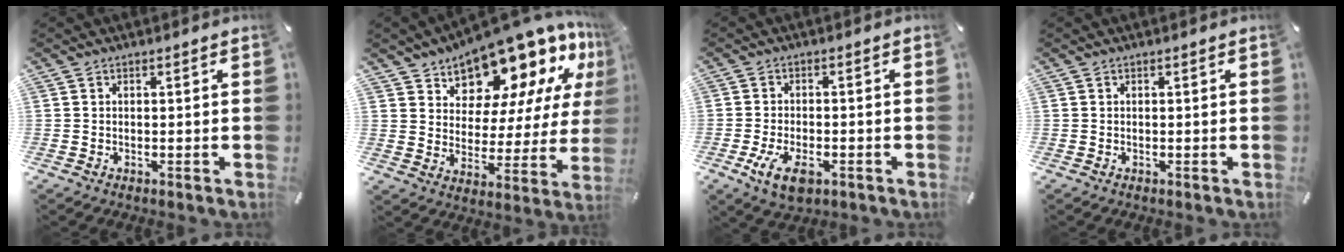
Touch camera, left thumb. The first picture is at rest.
{"total": 15.6, "force": [13.3, 7.0, 4.2], "torque": [-0.076, -0.125, 0.230]}
{"total": 6.7, "force": [-2.8, 3.7, 4.8], "torque": [-0.098, 0.001, -0.052]}
{"total": 0.0}